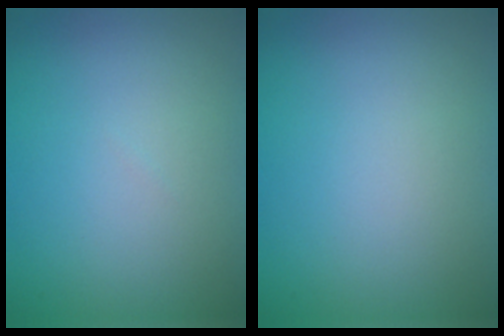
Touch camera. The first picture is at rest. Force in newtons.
{"total": 0.0}